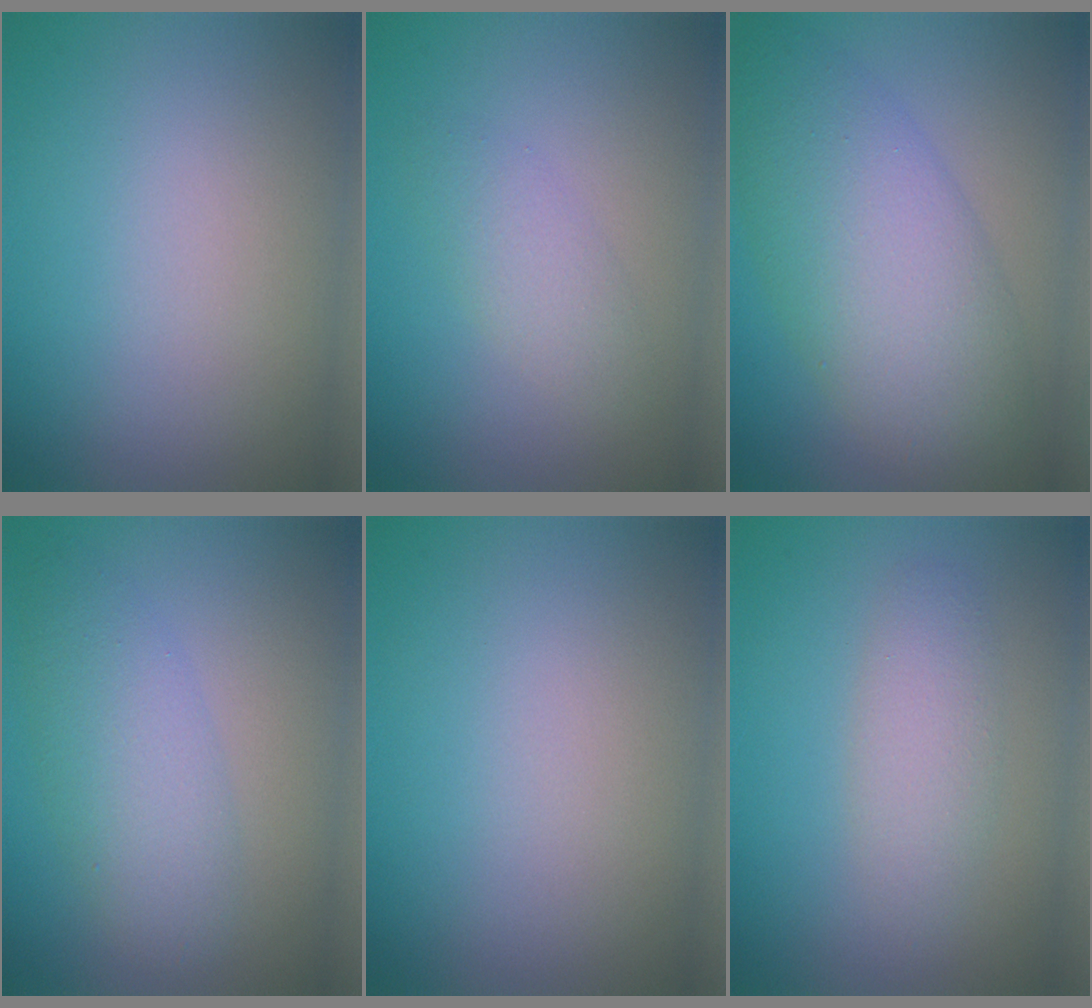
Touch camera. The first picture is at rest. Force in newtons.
{"total": 2.0, "press": 2.0, "slide": 0.1}
{"total": 8.5, "press": 8.5, "slide": 0.2}
{"total": 4.2, "press": 4.2, "slide": 0.1}
{"total": 0.0}
{"total": 2.6, "press": 2.6, "slide": 0.2}